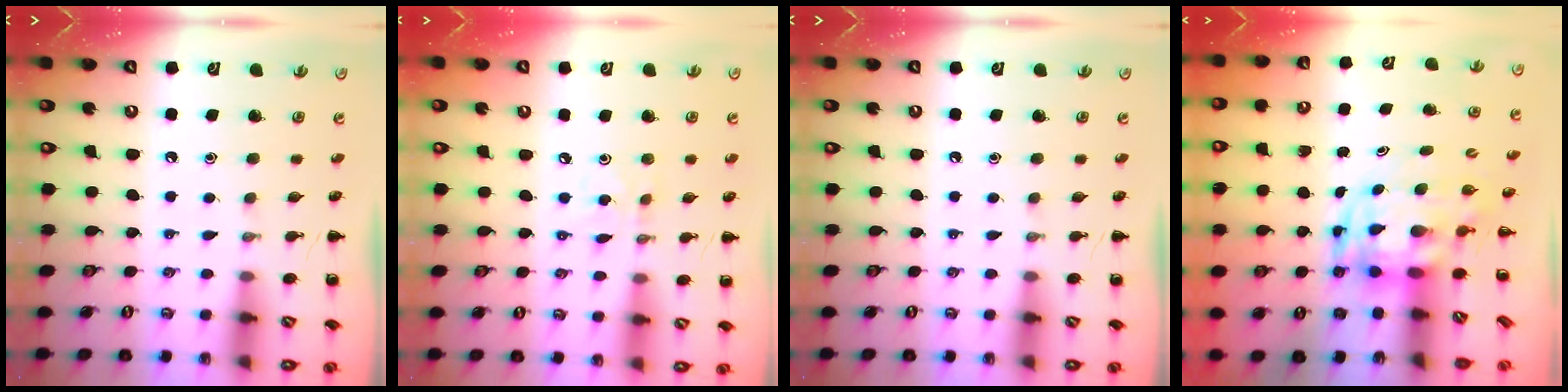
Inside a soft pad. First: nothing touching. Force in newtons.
{"total": 3.5, "press": 3.3, "slide": 1.2}
{"total": 0.0}
{"total": 3.3, "press": 3.2, "slide": 0.8}